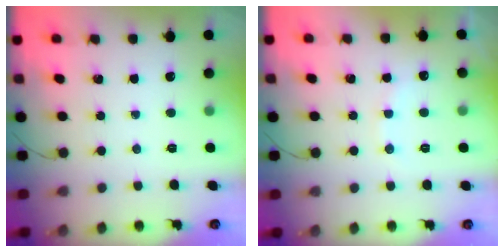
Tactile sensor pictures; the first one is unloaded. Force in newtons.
{"total": 7.5, "press": 7.4, "slide": 1.3}